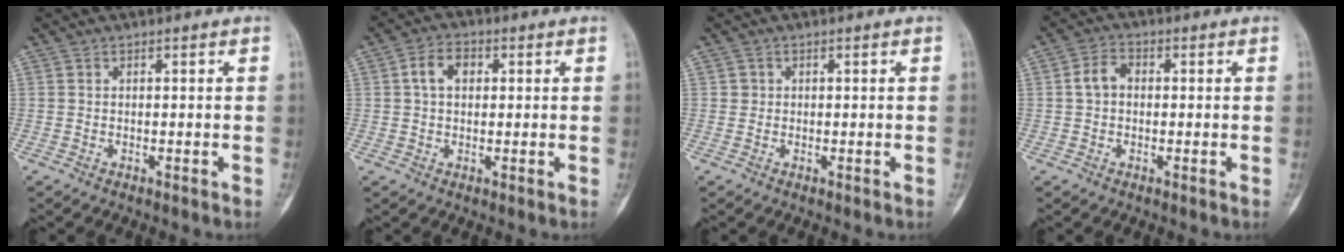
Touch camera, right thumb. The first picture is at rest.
{"total": 5.0, "force": [1.0, 3.5, 3.4], "torque": [-0.054, 0.012, 0.013]}
{"total": 0.9, "force": [0.1, 0.9, 0.0], "torque": [0.006, 0.004, 0.001]}
{"total": 4.0, "force": [0.1, 3.1, 2.6], "torque": [-0.045, 0.015, -0.006]}